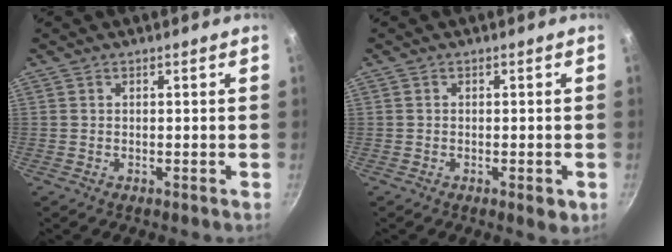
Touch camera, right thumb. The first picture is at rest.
{"total": 2.5, "force": [-0.9, 1.0, 2.1], "torque": [-0.031, 0.000, -0.014]}